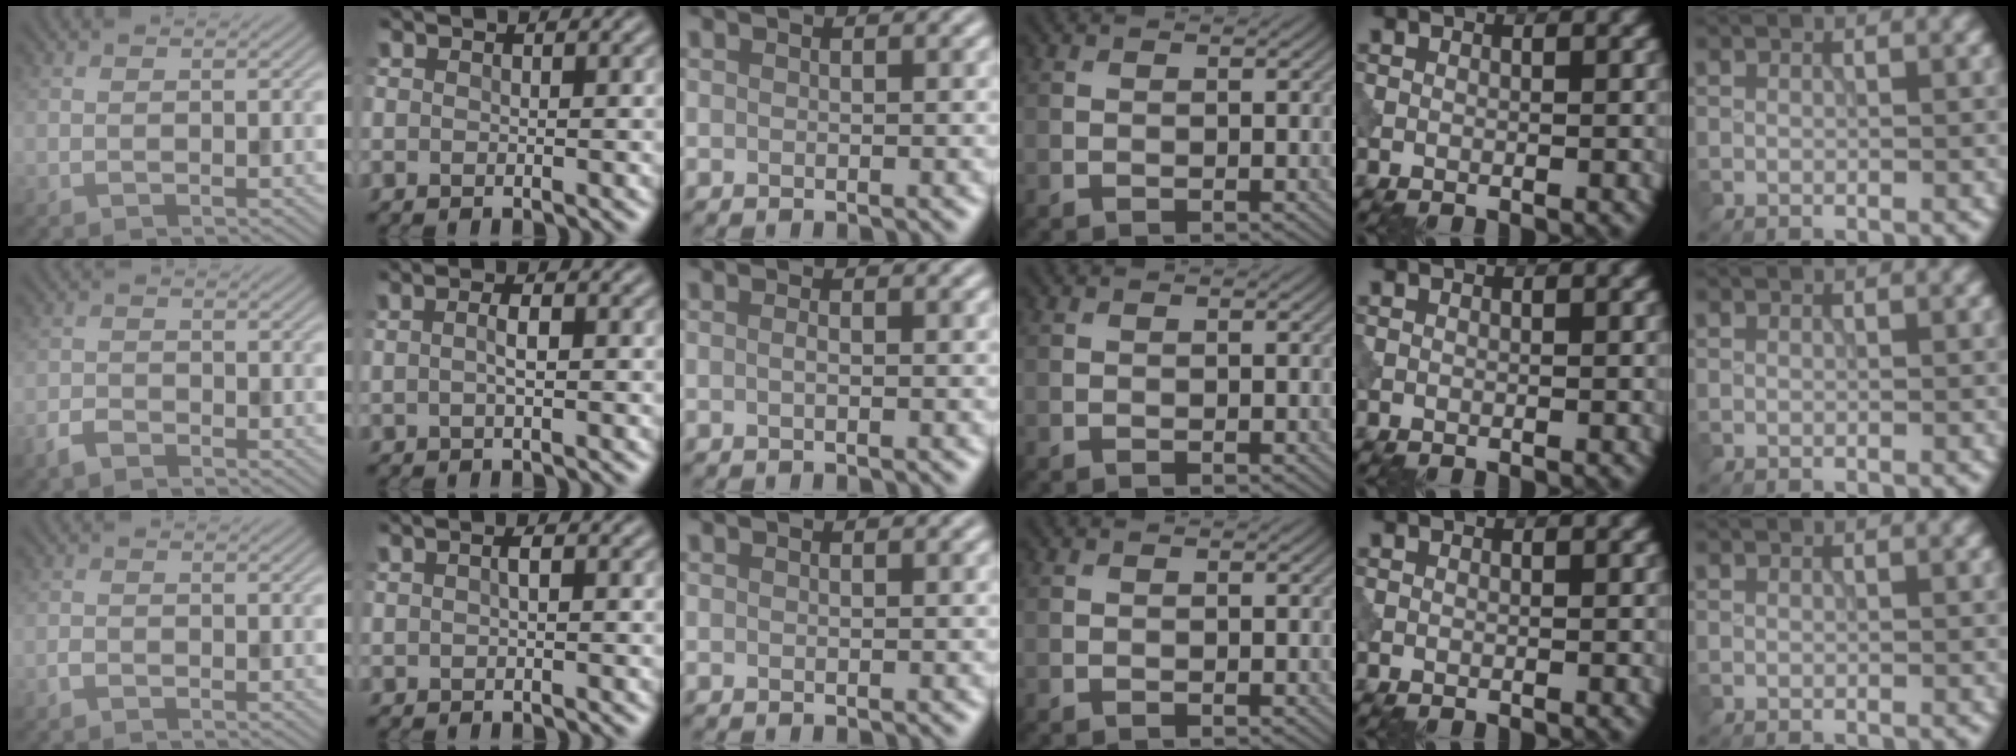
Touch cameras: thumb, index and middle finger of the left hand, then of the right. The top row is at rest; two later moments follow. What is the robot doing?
{"motion": "dispense", "object": "pipette"}